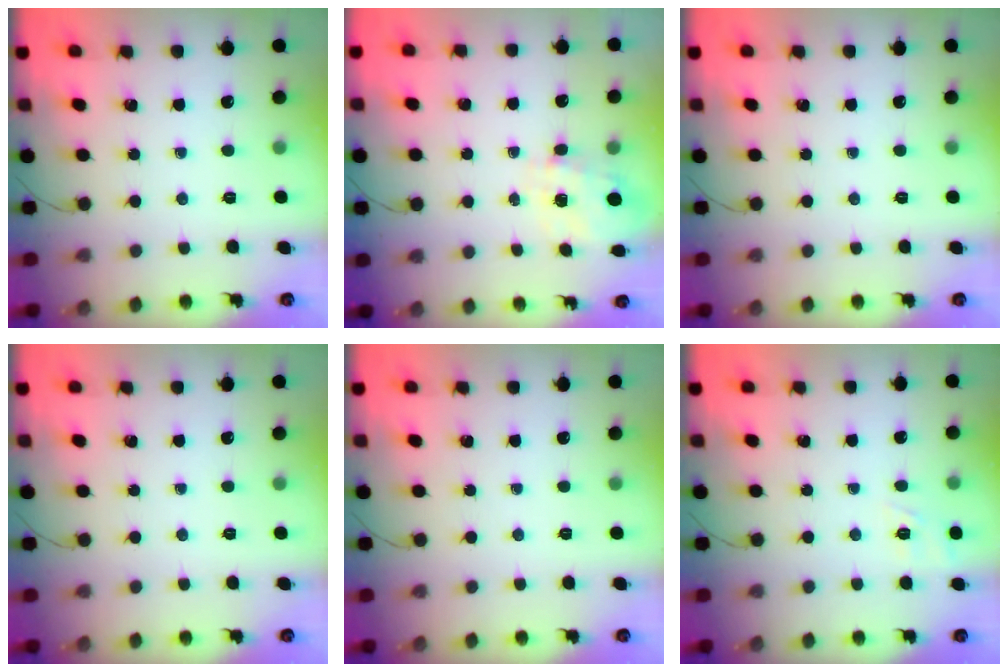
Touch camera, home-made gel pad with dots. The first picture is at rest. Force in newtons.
{"total": 0.7, "press": 0.4, "slide": 0.6}
{"total": 0.0}
{"total": 0.0}
{"total": 0.0}
{"total": 2.1, "press": 1.4, "slide": 1.5}